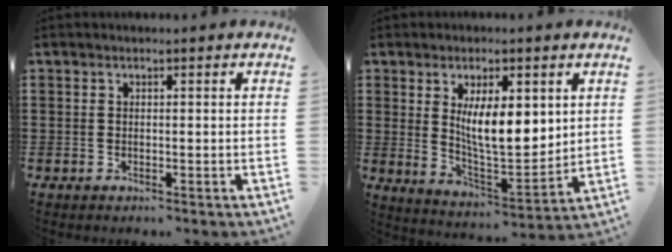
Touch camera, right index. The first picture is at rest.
{"total": 9.3, "force": [2.8, 3.4, 8.2], "torque": [-0.140, -0.011, 0.044]}